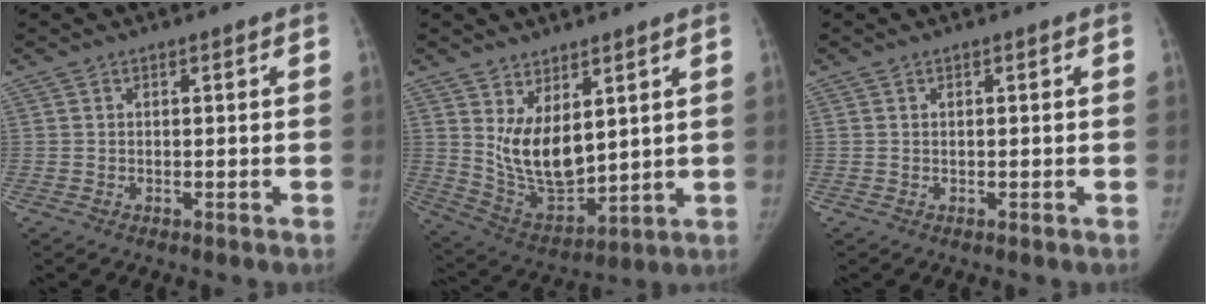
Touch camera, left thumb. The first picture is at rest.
{"total": 11.5, "force": [3.8, 6.1, 8.9], "torque": [-0.133, -0.042, 0.096]}
{"total": 0.0}